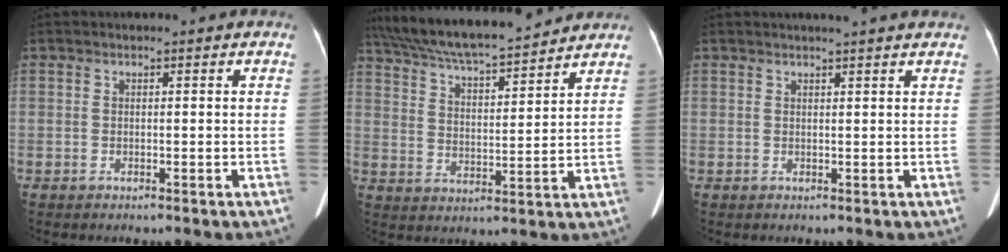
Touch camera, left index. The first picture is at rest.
{"total": 19.0, "force": [16.9, 2.7, 8.2], "torque": [-0.151, 0.031, 0.270]}
{"total": 5.4, "force": [4.8, -0.1, 2.4], "torque": [-0.033, 0.019, 0.053]}